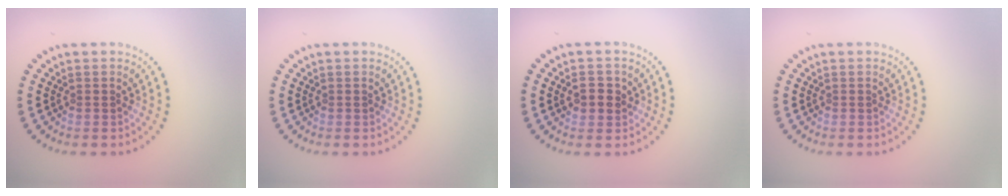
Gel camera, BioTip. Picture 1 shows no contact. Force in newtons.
{"total": 0.0}
{"total": 2.1, "press": 2.1, "slide": 0.4}
{"total": 0.0}